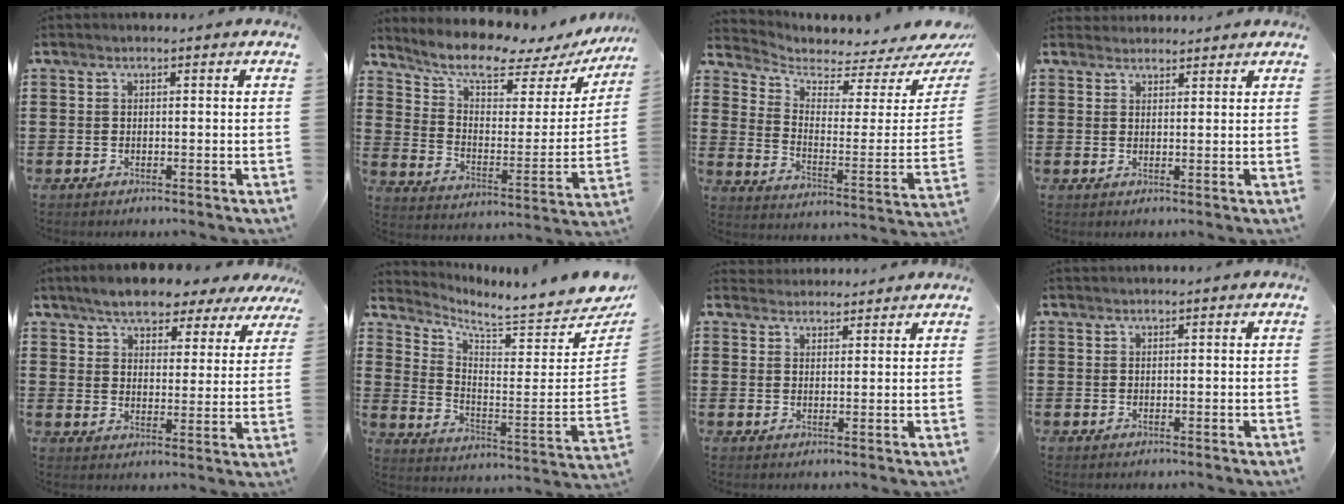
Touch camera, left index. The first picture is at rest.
{"total": 8.5, "force": [7.2, 1.8, 4.1], "torque": [-0.099, -0.057, 0.117]}
{"total": 3.3, "force": [3.0, 1.0, 1.0], "torque": [-0.044, -0.039, 0.047]}
{"total": 2.1, "force": [2.1, 0.4, -0.1], "torque": [-0.004, -0.002, 0.042]}
{"total": 6.1, "force": [5.7, 1.3, 1.8], "torque": [-0.063, -0.020, 0.100]}
{"total": 5.8, "force": [5.5, -0.2, 1.8], "torque": [-0.061, -0.067, 0.087]}
{"total": 2.5, "force": [2.5, 0.3, -0.4], "torque": [0.001, -0.006, 0.048]}
{"total": 0.5, "force": [0.5, 0.1, 0.1], "torque": [-0.003, -0.001, 0.011]}